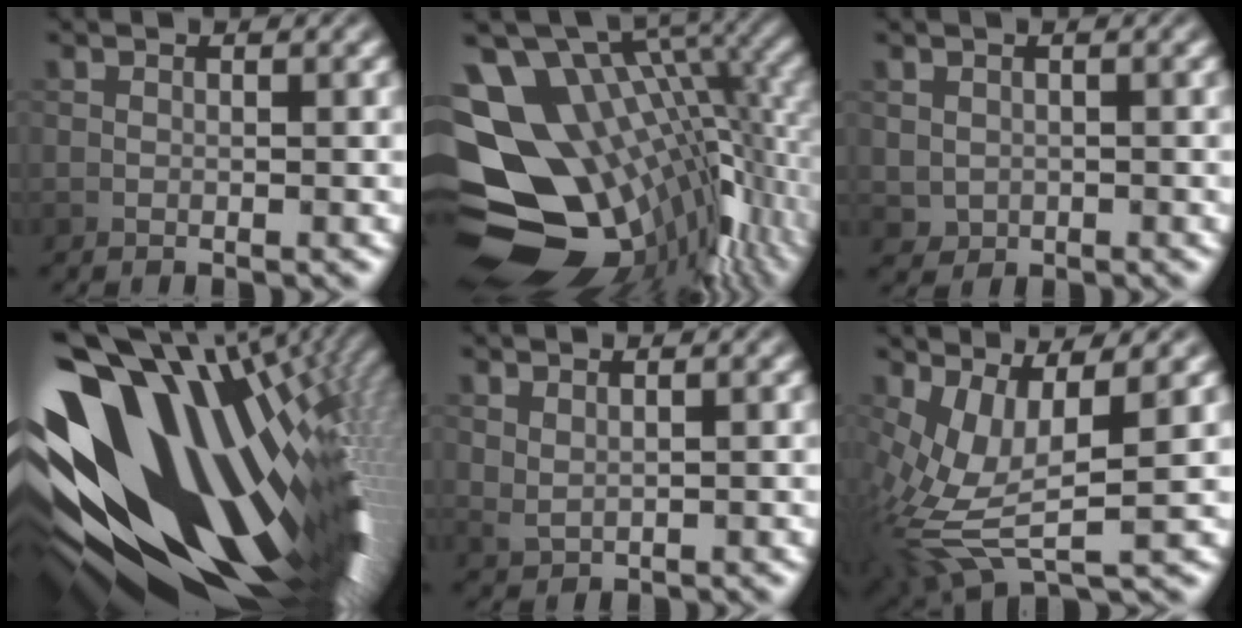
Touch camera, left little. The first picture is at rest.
{"total": 16.7, "force": [-1.1, 10.4, 13.1], "torque": [-0.195, -0.008, 0.011]}
{"total": 1.2, "force": [0.1, 1.1, 0.4], "torque": [-0.006, -0.006, 0.005]}
{"total": 19.4, "force": [-1.2, 10.7, 16.1], "torque": [-0.293, -0.053, -0.006]}
{"total": 1.1, "force": [0.8, 0.4, 0.5], "torque": [-0.018, -0.003, 0.024]}
{"total": 8.7, "force": [0.1, 3.2, 8.1], "torque": [-0.190, -0.003, 0.004]}